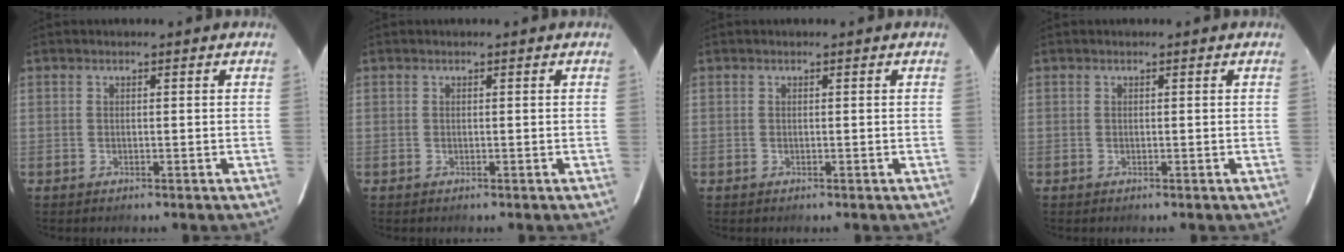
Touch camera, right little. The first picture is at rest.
{"total": 0.0}
{"total": 0.0}
{"total": 0.0}